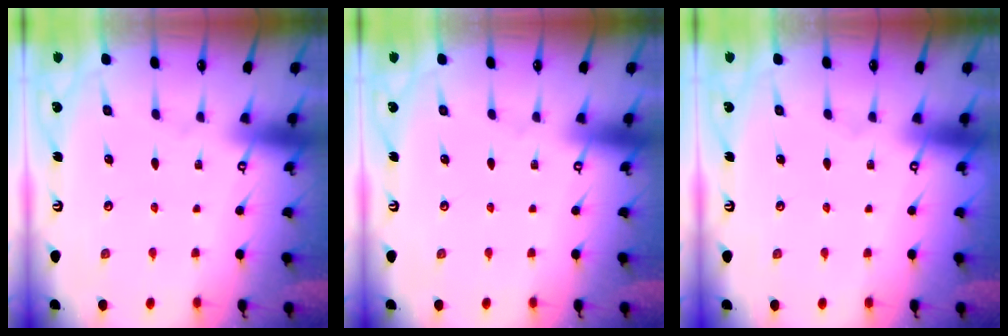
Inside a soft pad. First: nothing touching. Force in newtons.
{"total": 0.0}
{"total": 0.0}